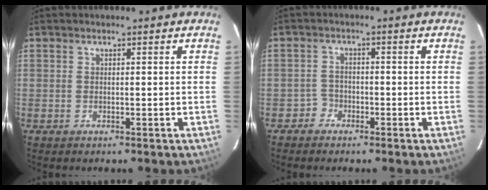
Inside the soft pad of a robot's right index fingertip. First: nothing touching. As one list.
[{"total": 2.0, "force": [-1.3, 1.5, -0.2], "torque": [0.004, 0.008, -0.029]}]